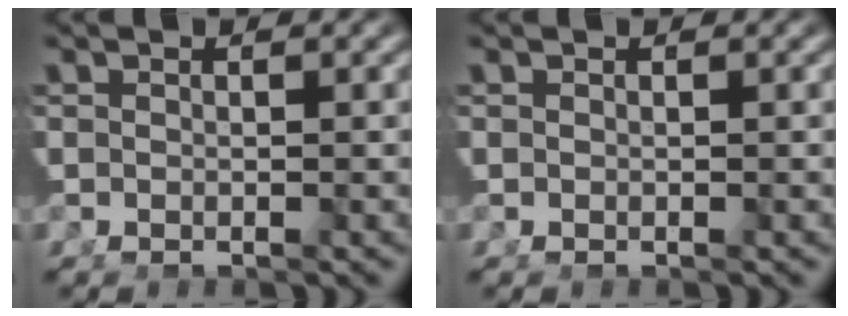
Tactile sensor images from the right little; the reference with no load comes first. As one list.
[{"total": 0.0}]